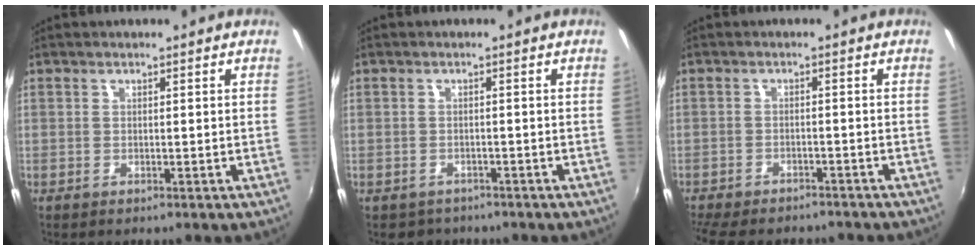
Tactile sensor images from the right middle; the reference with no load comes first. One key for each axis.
{"total": 2.7, "fx": -1.9, "fy": 1.9, "fz": 0.2, "tx": -0.013, "ty": -0.005, "tz": -0.027}
{"total": 11.7, "fx": -10.1, "fy": 3.8, "fz": 4.6, "tx": -0.115, "ty": -0.027, "tz": -0.151}